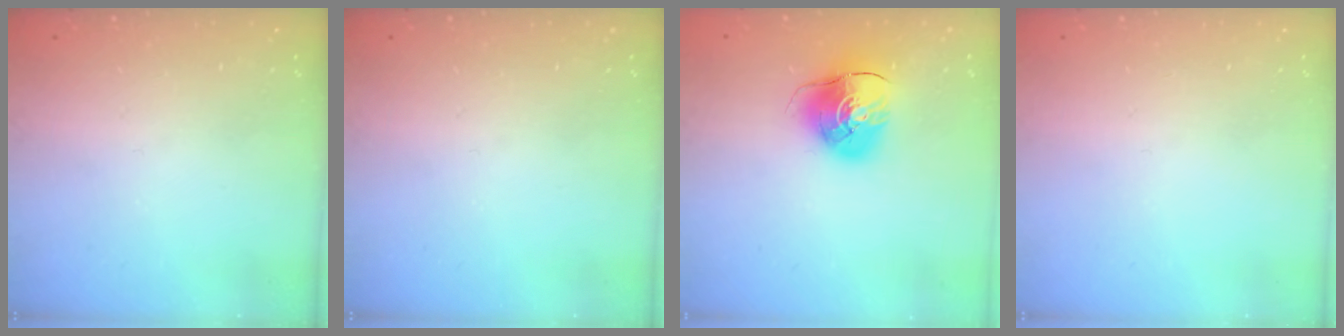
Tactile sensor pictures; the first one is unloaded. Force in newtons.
{"total": 0.0}
{"total": 8.9, "press": 8.9, "slide": 1.2}
{"total": 0.0}